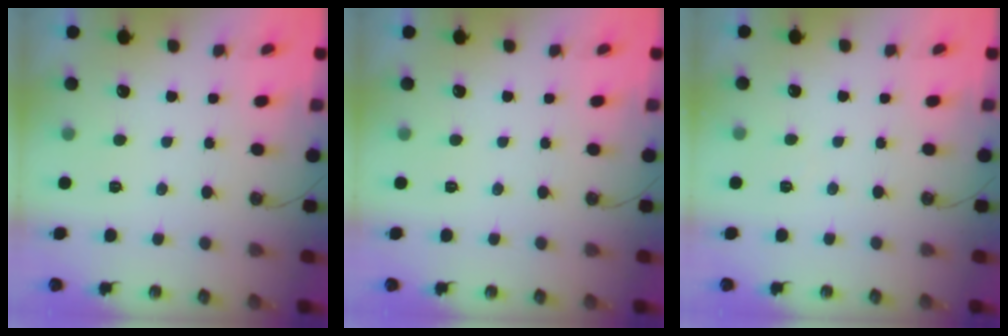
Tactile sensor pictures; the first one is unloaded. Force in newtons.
{"total": 0.0}
{"total": 2.6, "press": 2.6, "slide": 0.5}